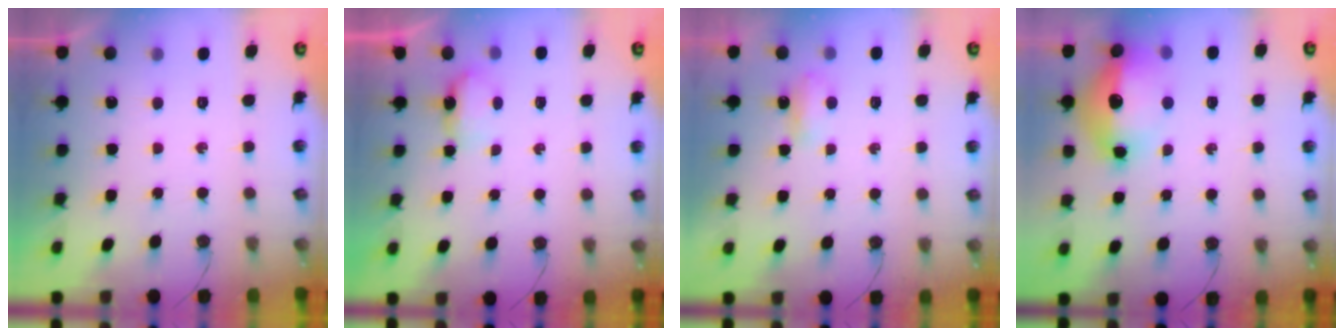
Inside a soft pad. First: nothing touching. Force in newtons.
{"total": 3.4, "press": 3.3, "slide": 0.6}
{"total": 3.5, "press": 3.5, "slide": 0.6}
{"total": 22.0, "press": 18.1, "slide": 12.6}